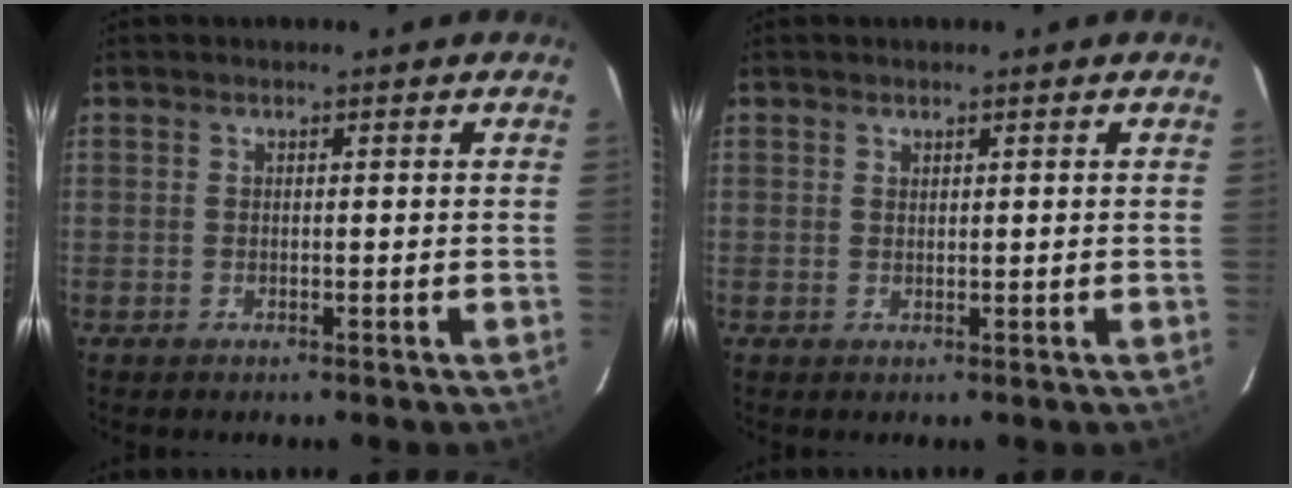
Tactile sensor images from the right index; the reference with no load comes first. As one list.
[{"total": 0.6, "force": [0.5, 0.3, 0.1], "torque": [-0.001, 0.000, 0.010]}]